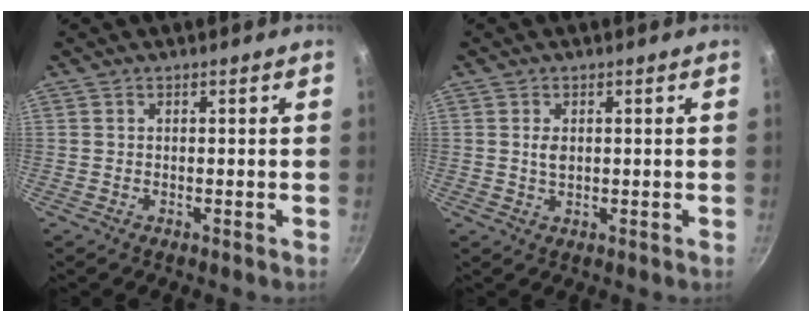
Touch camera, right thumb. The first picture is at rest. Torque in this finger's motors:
{"motor_torque": [0.87, 0.61, 0.50, -0.69, -0.02]}